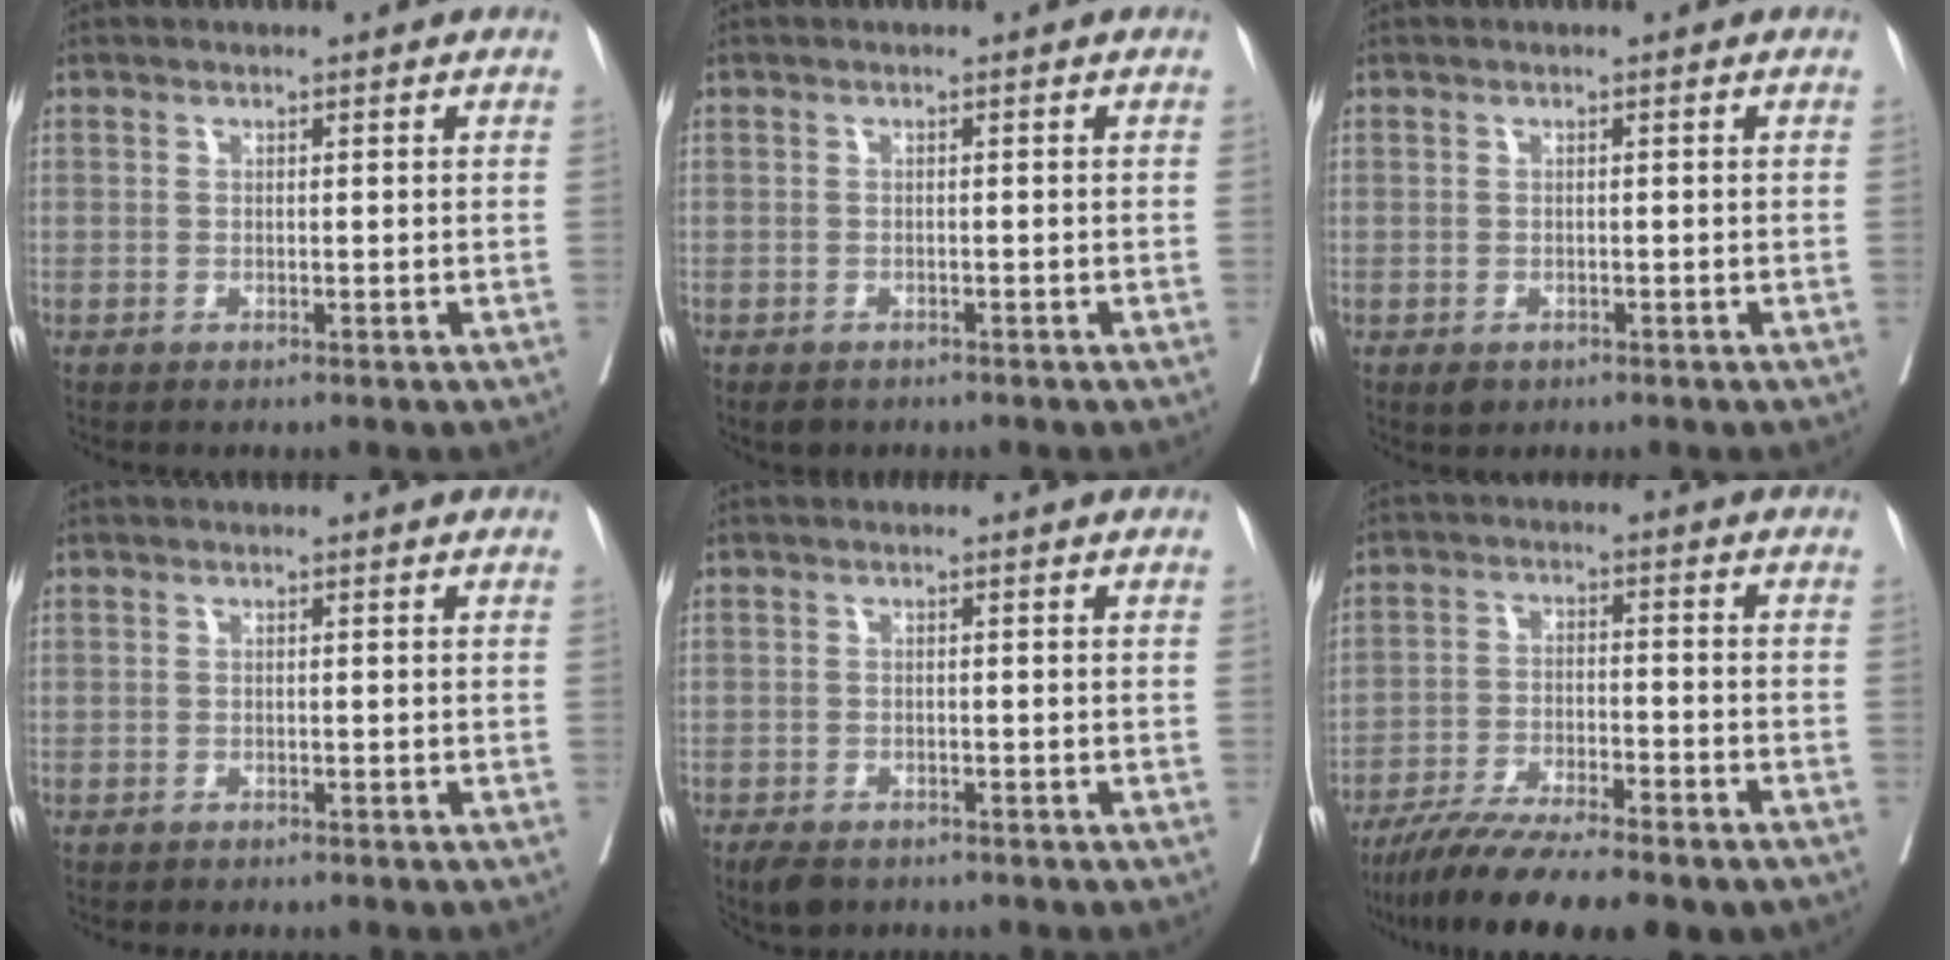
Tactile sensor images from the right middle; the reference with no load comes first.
{"total": 2.8, "force": [-2.3, 1.4, 1.0], "torque": [-0.013, -0.004, -0.030]}
{"total": 1.3, "force": [-0.7, 0.9, 0.6], "torque": [-0.010, 0.000, -0.004]}
{"total": 1.0, "force": [-0.9, 0.4, 0.2], "torque": [-0.009, 0.000, -0.014]}
{"total": 4.1, "force": [-3.3, 1.8, 1.8], "torque": [-0.028, -0.006, -0.047]}
{"total": 14.1, "force": [-11.6, 1.8, 7.9], "torque": [-0.130, -0.026, -0.185]}